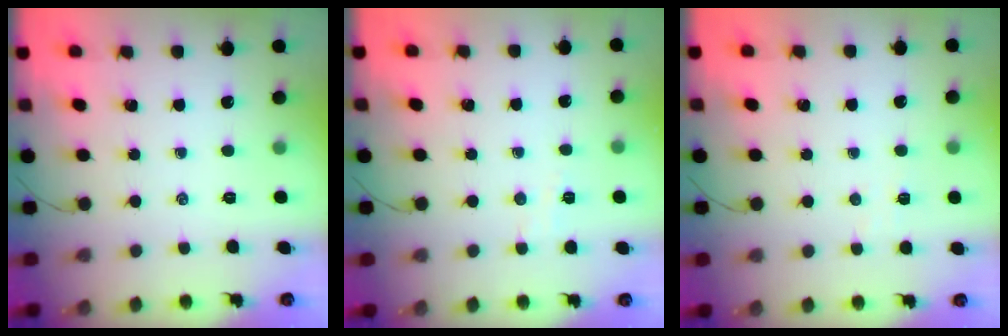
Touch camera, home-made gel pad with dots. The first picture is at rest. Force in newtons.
{"total": 2.9, "press": 2.7, "slide": 1.0}
{"total": 2.7, "press": 2.6, "slide": 0.8}